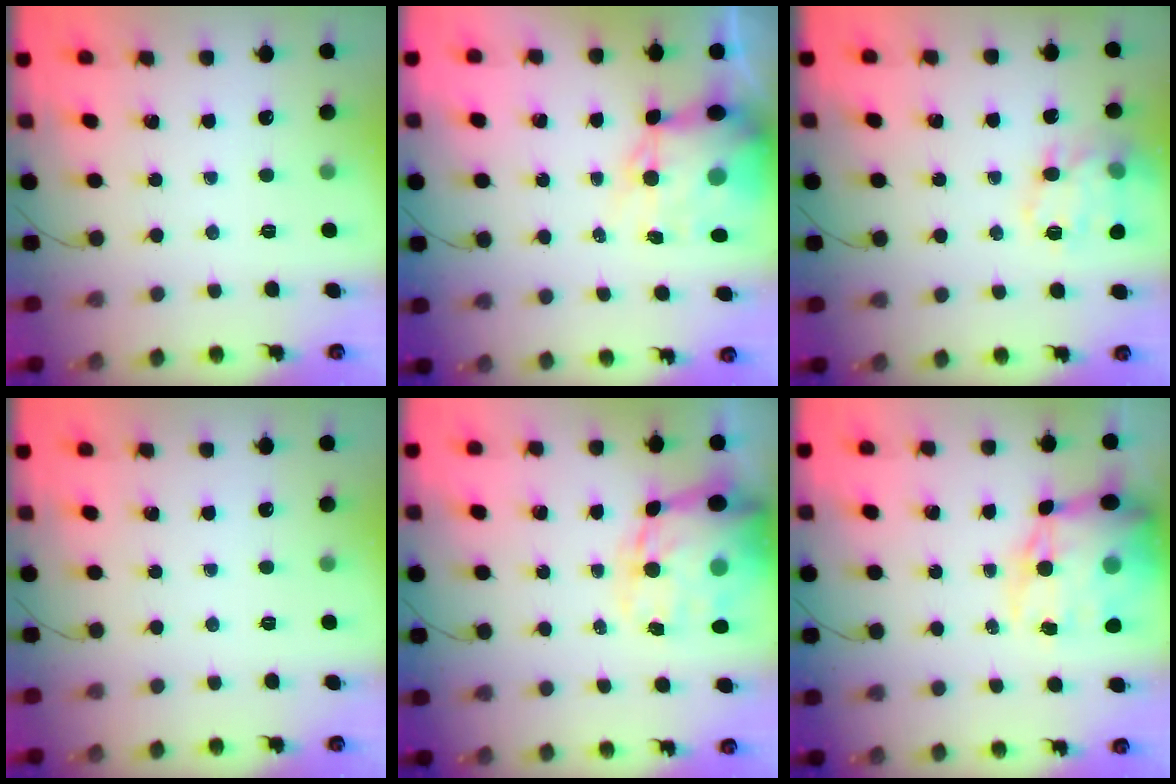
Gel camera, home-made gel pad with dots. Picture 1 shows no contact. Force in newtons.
{"total": 10.7, "press": 10.3, "slide": 3.1}
{"total": 15.1, "press": 15.1, "slide": 1.2}
{"total": 0.0}
{"total": 17.6, "press": 17.0, "slide": 4.7}
{"total": 20.0, "press": 19.6, "slide": 4.3}